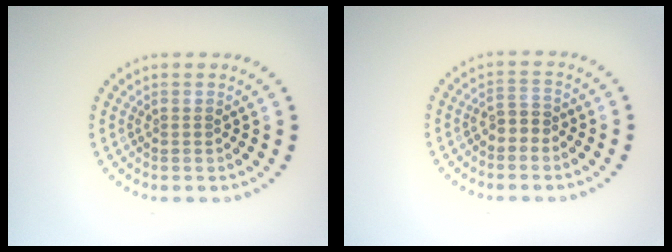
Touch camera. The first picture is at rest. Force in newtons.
{"total": 1.6, "press": 1.4, "slide": 0.7}